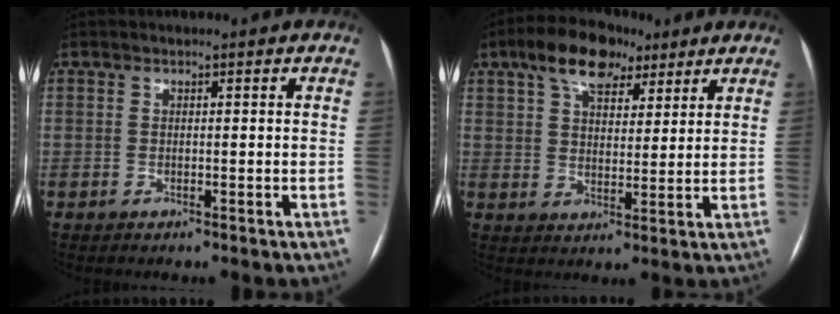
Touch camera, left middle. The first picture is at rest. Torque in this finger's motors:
{"motor_torque": [0.85, -0.84, 0.08, 0.02]}